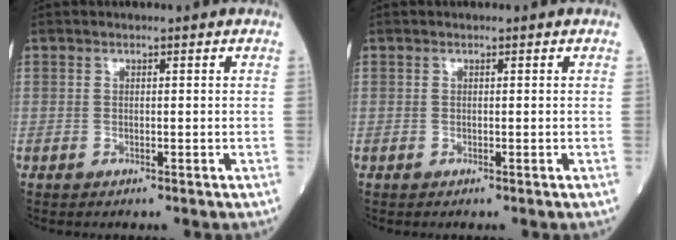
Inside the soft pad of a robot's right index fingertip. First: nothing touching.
{"total": 0.0}